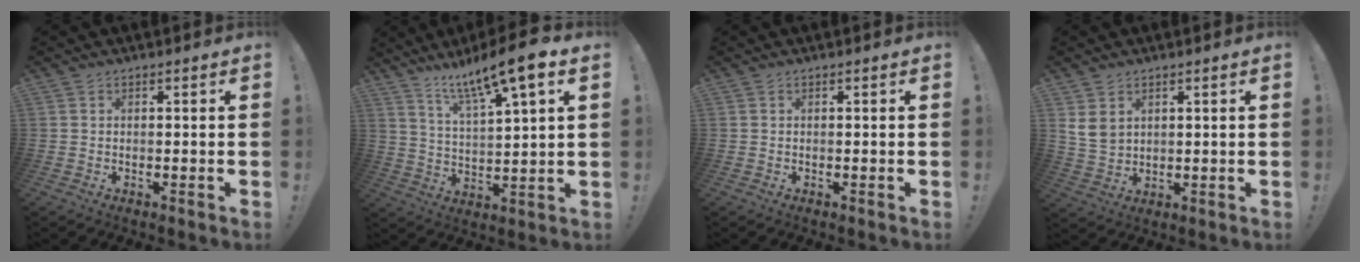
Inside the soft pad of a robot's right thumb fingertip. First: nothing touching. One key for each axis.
{"total": 13.4, "fx": 9.5, "fy": 1.7, "fz": 9.4, "tx": -0.167, "ty": -0.056, "tz": 0.149}
{"total": 0.0}
{"total": 5.7, "fx": 2.8, "fy": 3.9, "fz": 3.0, "tx": -0.055, "ty": -0.009, "tz": 0.053}